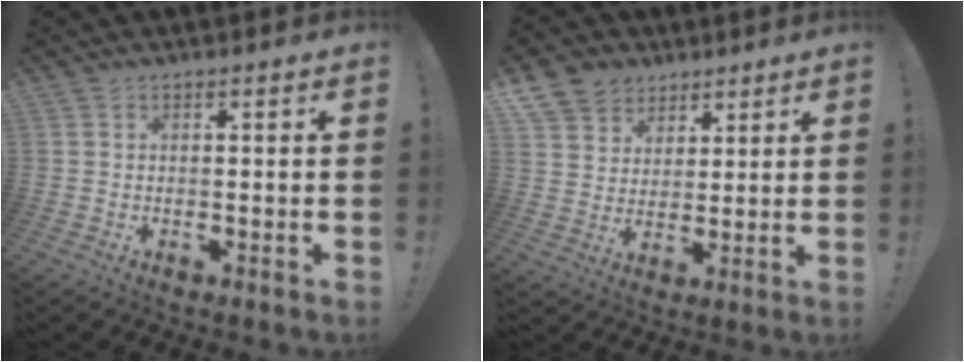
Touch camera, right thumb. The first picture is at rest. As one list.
[{"total": 9.3, "force": [5.7, 7.1, 1.7], "torque": [-0.026, -0.042, 0.115]}]